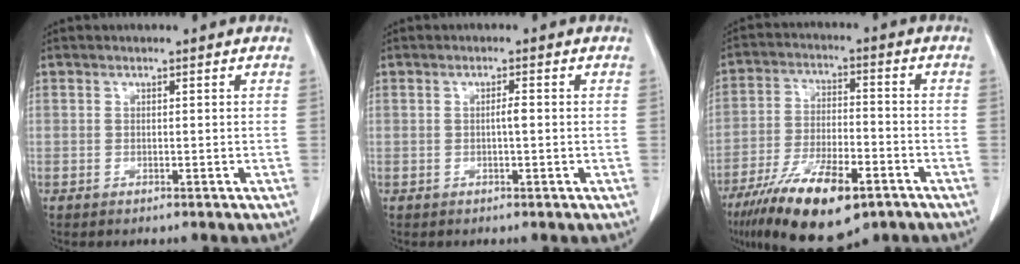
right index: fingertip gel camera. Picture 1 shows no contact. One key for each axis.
{"total": 1.2, "fx": -0.1, "fy": 0.1, "fz": 1.2, "tx": -0.022, "ty": 0.002, "tz": -0.002}
{"total": 15.9, "fx": -9.9, "fy": 4.8, "fz": 11.4, "tx": -0.215, "ty": -0.023, "tz": -0.167}